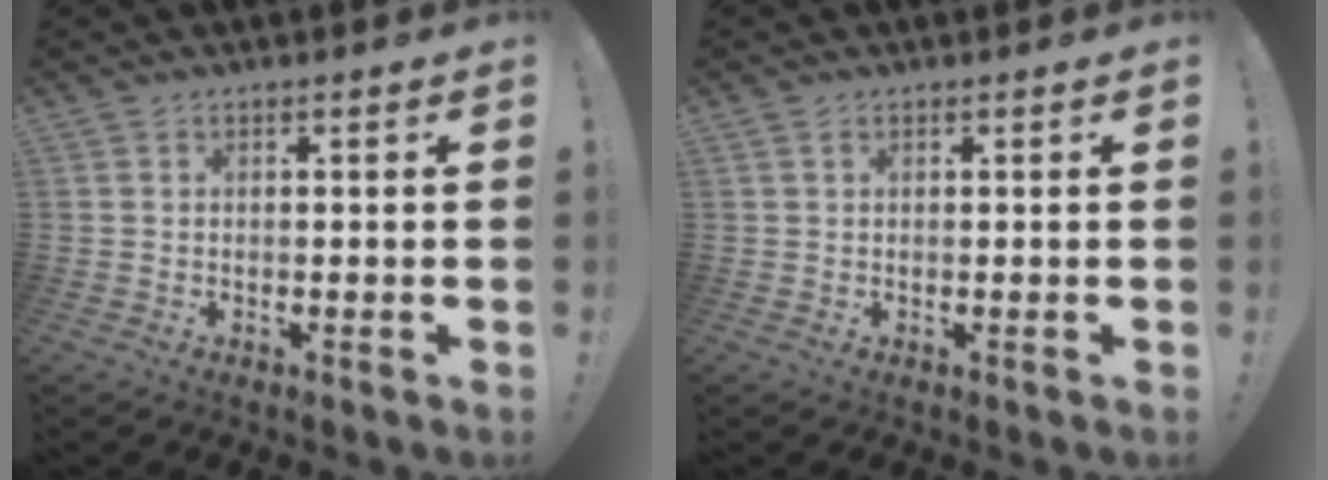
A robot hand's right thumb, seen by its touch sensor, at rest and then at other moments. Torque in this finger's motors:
{"motor_torque": [-0.12, -0.24, -0.27, 0.01, 0.04]}